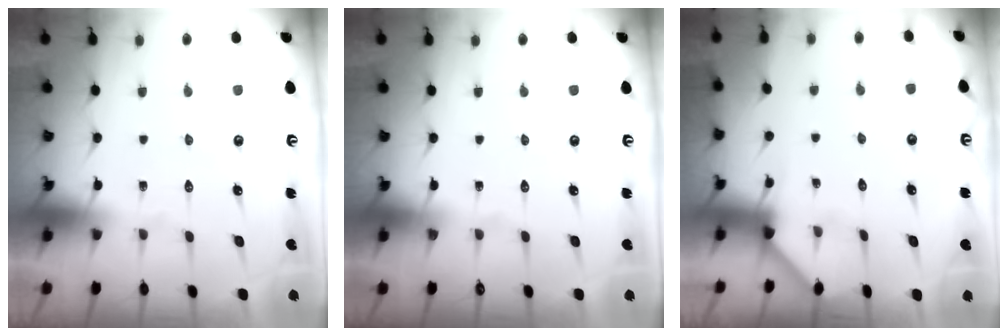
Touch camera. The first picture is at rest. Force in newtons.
{"total": 0.0}
{"total": 2.7, "press": 2.7, "slide": 0.2}